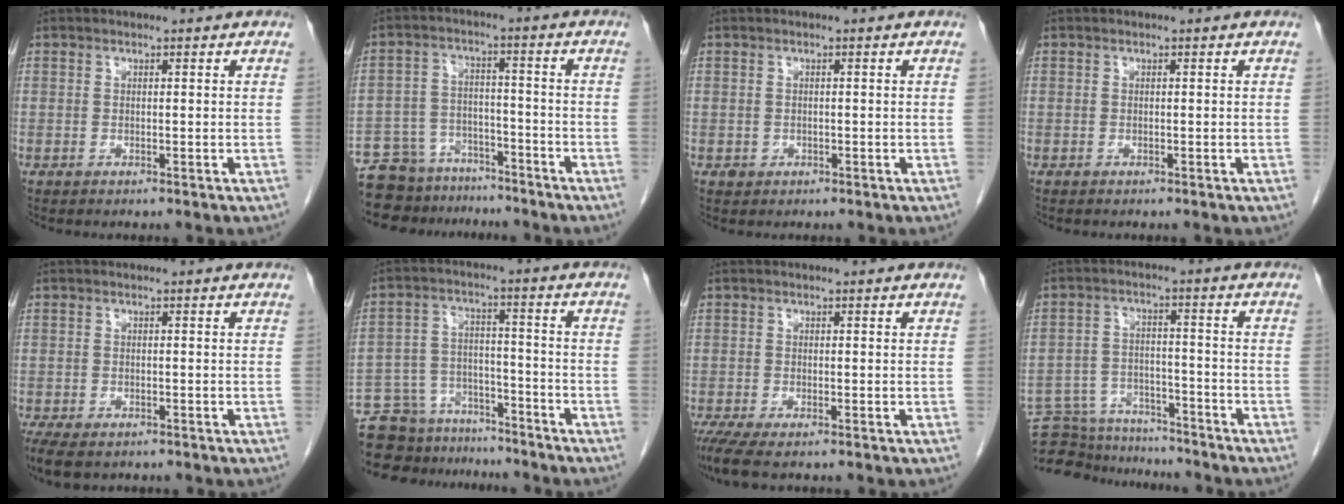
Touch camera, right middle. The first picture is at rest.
{"total": 12.2, "force": [-10.6, 5.8, 1.7], "torque": [-0.041, 0.024, -0.164]}
{"total": 0.8, "force": [-0.3, 0.8, 0.1], "torque": [-0.003, 0.003, -0.002]}
{"total": 0.0}
{"total": 7.2, "force": [-5.0, 3.5, 3.8], "torque": [-0.078, -0.014, -0.076]}
{"total": 16.2, "force": [-14.3, 6.9, 3.3], "torque": [-0.076, 0.031, -0.215]}
{"total": 3.8, "force": [-2.7, 0.7, 2.7], "torque": [-0.053, -0.012, -0.049]}
{"total": 14.1, "force": [-13.4, 3.7, 2.7], "torque": [-0.055, 0.018, -0.201]}